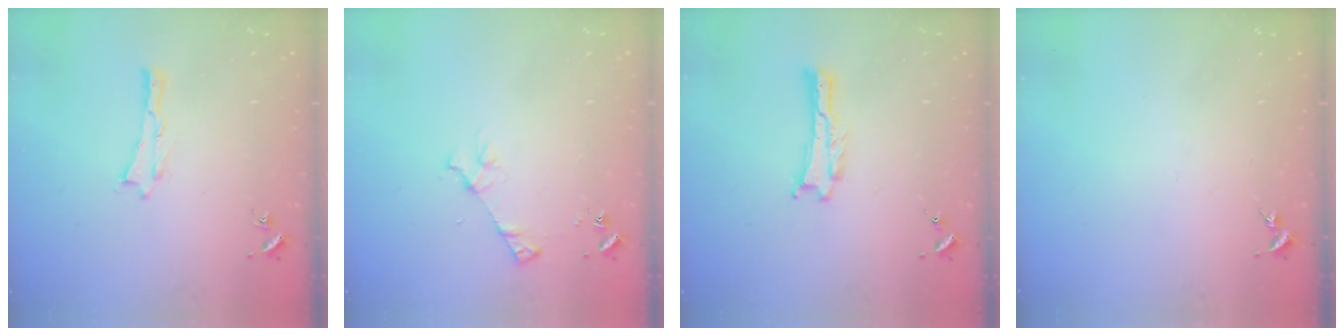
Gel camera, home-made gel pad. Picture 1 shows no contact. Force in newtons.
{"total": 3.4, "press": 3.3, "slide": 0.2}
{"total": 0.0}
{"total": 0.0}